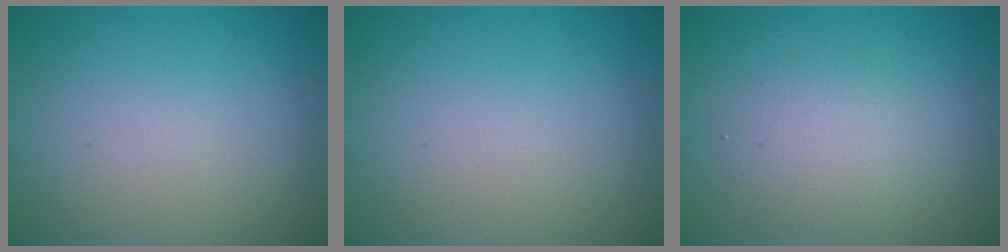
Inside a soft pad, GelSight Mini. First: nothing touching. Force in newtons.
{"total": 0.0}
{"total": 2.5, "press": 2.5, "slide": 0.1}